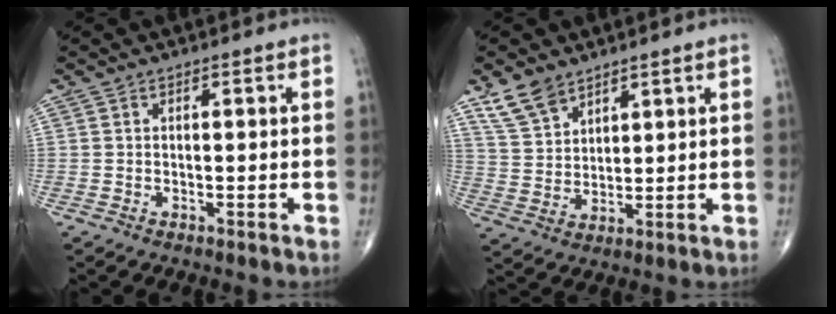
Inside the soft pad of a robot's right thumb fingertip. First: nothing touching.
{"total": 7.3, "force": [5.3, 4.0, 3.0], "torque": [-0.046, -0.022, 0.113]}